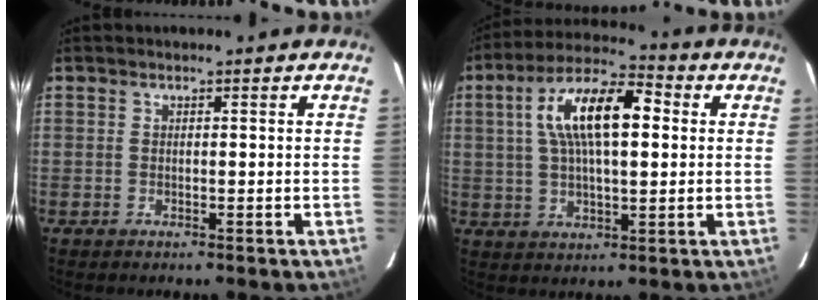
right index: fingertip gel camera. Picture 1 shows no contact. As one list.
[{"total": 14.4, "force": [3.1, 5.5, 12.9], "torque": [-0.237, 0.027, 0.048]}]